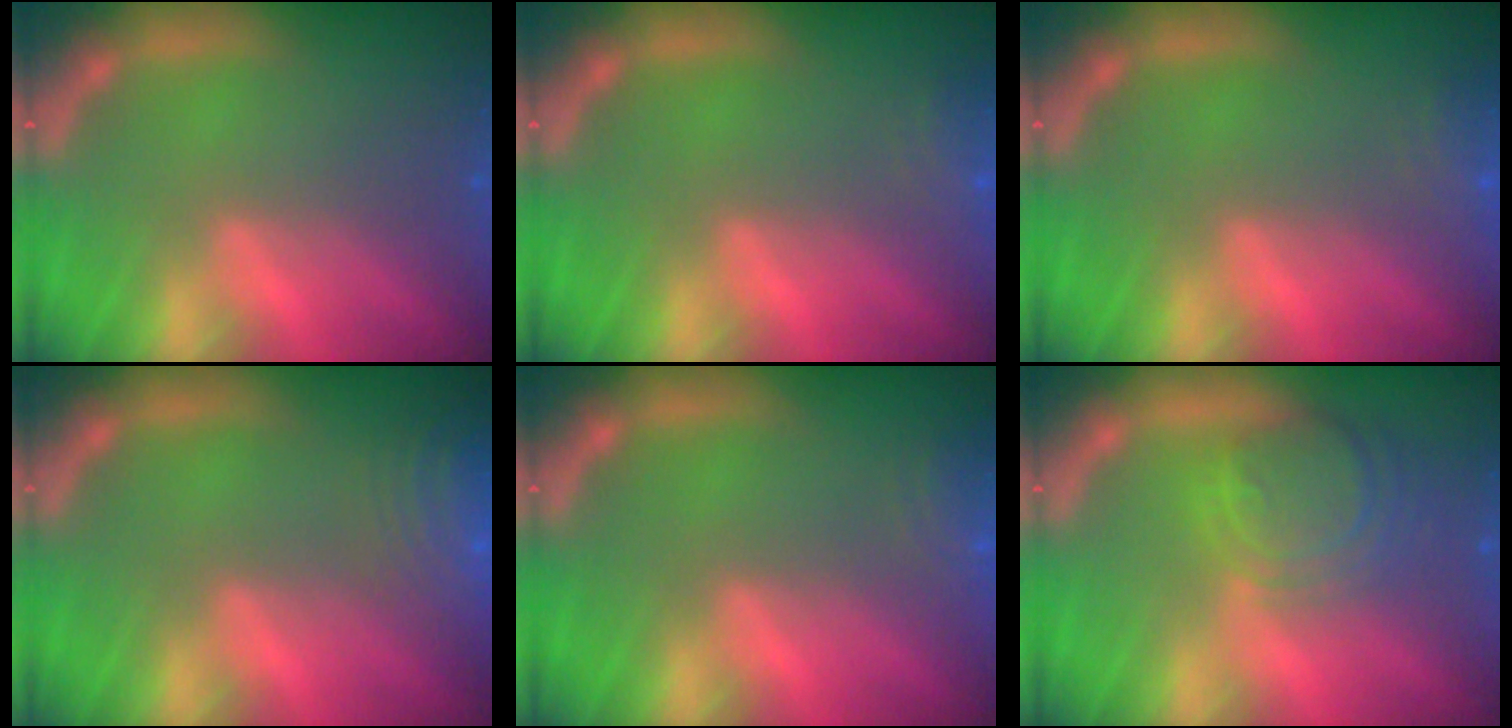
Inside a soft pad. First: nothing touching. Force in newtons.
{"total": 1.9}
{"total": 1.9}
{"total": 9.5}
{"total": 2.5}
{"total": 6.0}